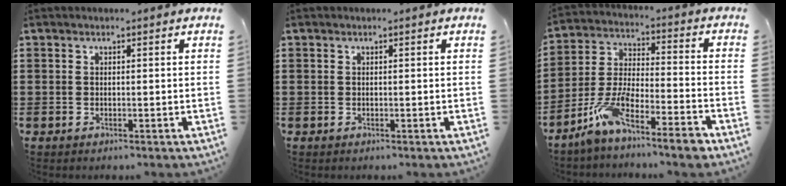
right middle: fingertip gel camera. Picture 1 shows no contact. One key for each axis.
{"total": 0.0}
{"total": 8.8, "fx": -6.8, "fy": 1.2, "fz": 5.5, "tx": -0.120, "ty": -0.002, "tz": -0.137}